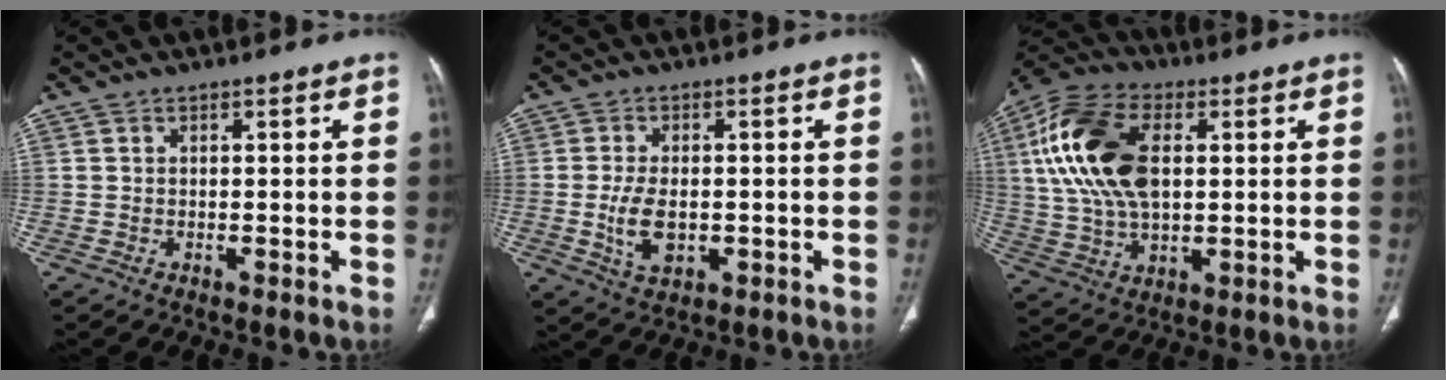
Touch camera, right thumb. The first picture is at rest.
{"total": 6.4, "force": [-1.0, 3.6, 5.2], "torque": [-0.099, -0.003, -0.011]}
{"total": 18.9, "force": [3.7, 10.8, 15.1], "torque": [-0.305, 0.008, 0.065]}